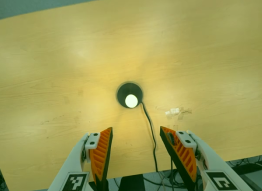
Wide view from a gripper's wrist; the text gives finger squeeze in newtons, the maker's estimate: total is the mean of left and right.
{"total": 0.0}